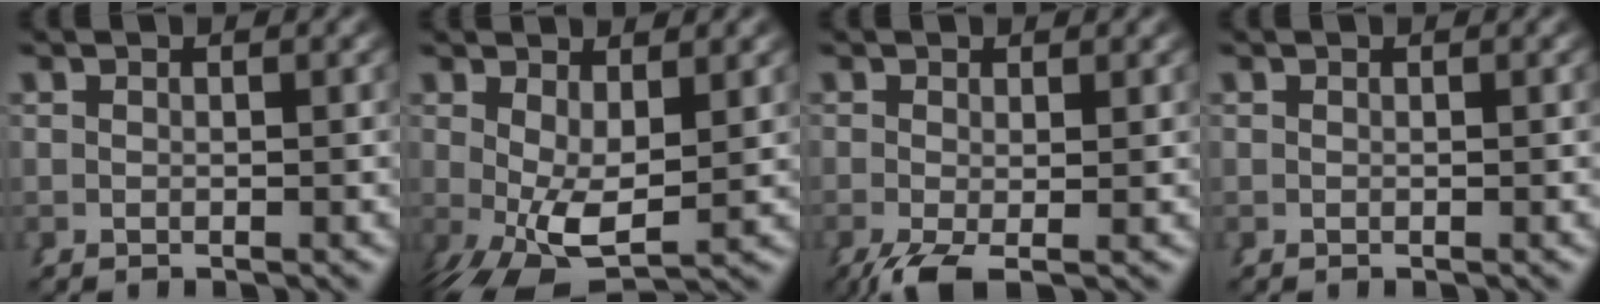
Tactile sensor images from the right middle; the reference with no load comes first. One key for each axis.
{"total": 6.3, "fx": -0.7, "fy": 3.4, "fz": 5.3, "tx": -0.092, "ty": -0.030, "tz": 0.010}
{"total": 3.0, "fx": -1.9, "fy": 1.1, "fz": 2.0, "tx": -0.050, "ty": -0.026, "tz": -0.018}
{"total": 0.0}